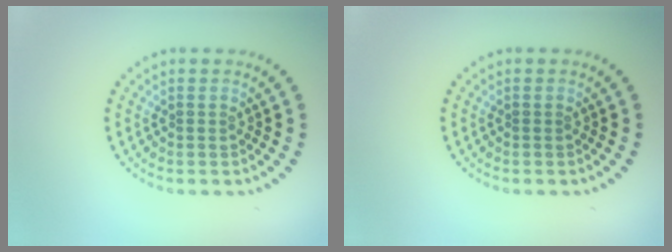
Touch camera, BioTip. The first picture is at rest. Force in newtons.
{"total": 0.0}